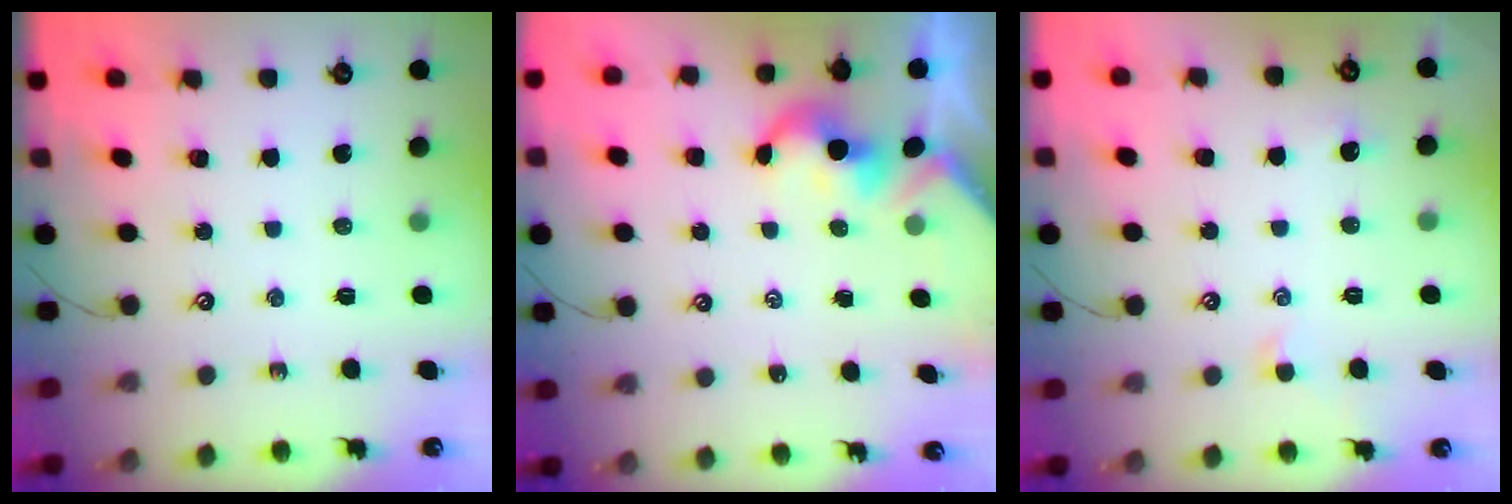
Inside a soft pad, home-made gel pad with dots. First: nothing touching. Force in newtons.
{"total": 1.9, "press": 1.9, "slide": 0.2}
{"total": 1.4, "press": 1.3, "slide": 0.5}